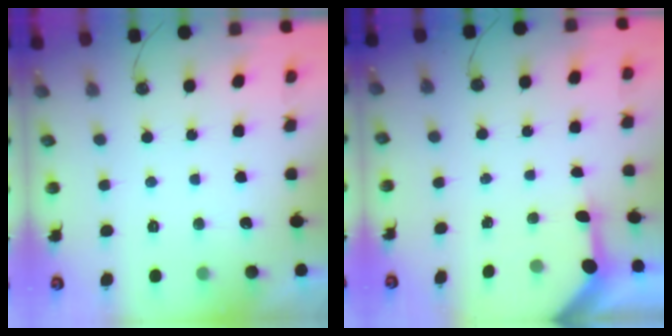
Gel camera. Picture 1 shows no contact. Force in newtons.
{"total": 3.2, "press": 3.2, "slide": 0.4}